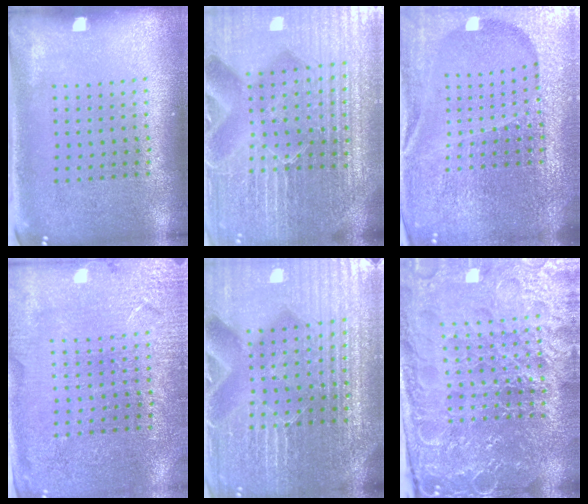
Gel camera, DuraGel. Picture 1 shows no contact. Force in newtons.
{"total": 6.7, "press": 5.9, "slide": 3.2}
{"total": 6.4, "press": 5.5, "slide": 3.1}
{"total": 2.9, "press": 2.9, "slide": 0.3}
{"total": 5.7, "press": 5.2, "slide": 2.2}
{"total": 5.4, "press": 5.0, "slide": 1.9}